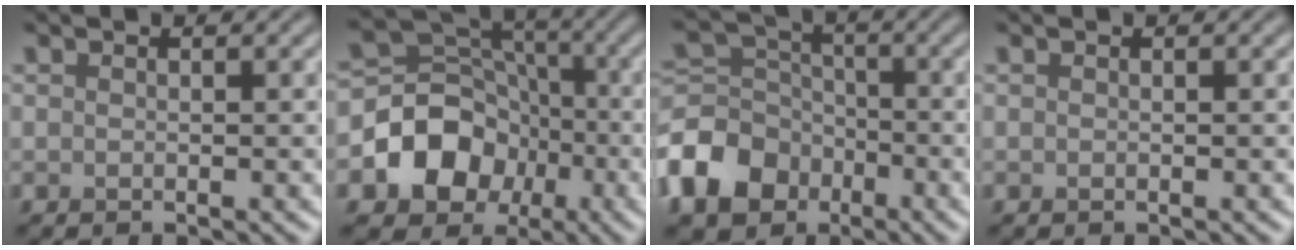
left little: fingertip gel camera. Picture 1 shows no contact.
{"total": 7.9, "force": [-2.6, 6.6, 3.4], "torque": [-0.041, 0.010, -0.066]}
{"total": 8.1, "force": [-4.2, 6.0, 3.4], "torque": [-0.080, 0.001, -0.104]}
{"total": 0.0}